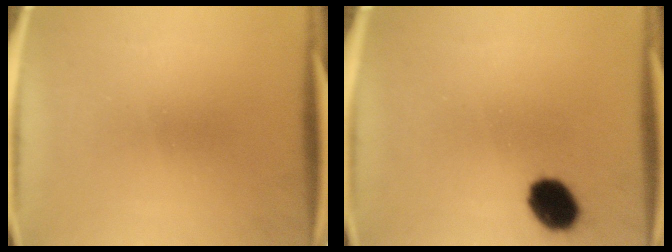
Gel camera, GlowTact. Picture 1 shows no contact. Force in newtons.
{"total": 8.6}